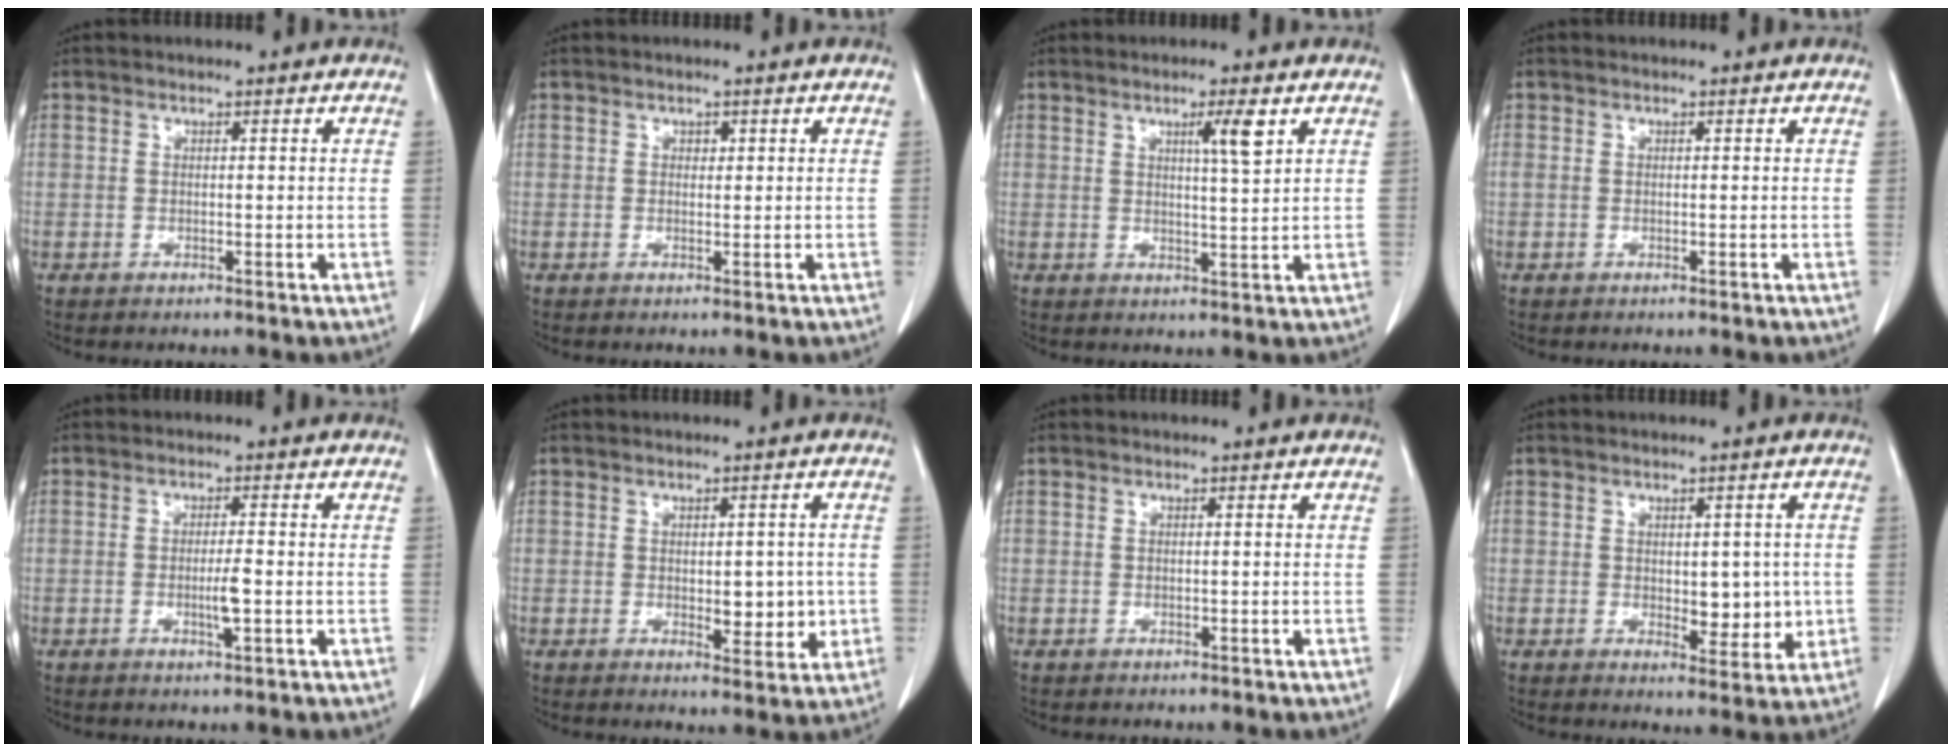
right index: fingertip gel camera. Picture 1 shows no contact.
{"total": 0.7, "force": [0.3, 0.6, 0.4], "torque": [-0.003, 0.000, 0.004]}
{"total": 4.2, "force": [2.0, -0.2, 3.7], "torque": [-0.062, -0.004, 0.034]}
{"total": 0.0}
{"total": 3.0, "force": [-0.7, 0.1, 2.9], "torque": [-0.055, -0.005, -0.011]}
{"total": 5.2, "force": [-0.4, 2.6, 4.4], "torque": [-0.048, -0.004, 0.004]}
{"total": 0.0}
{"total": 5.7, "force": [-0.1, 3.0, 4.9], "torque": [-0.053, -0.005, 0.009]}